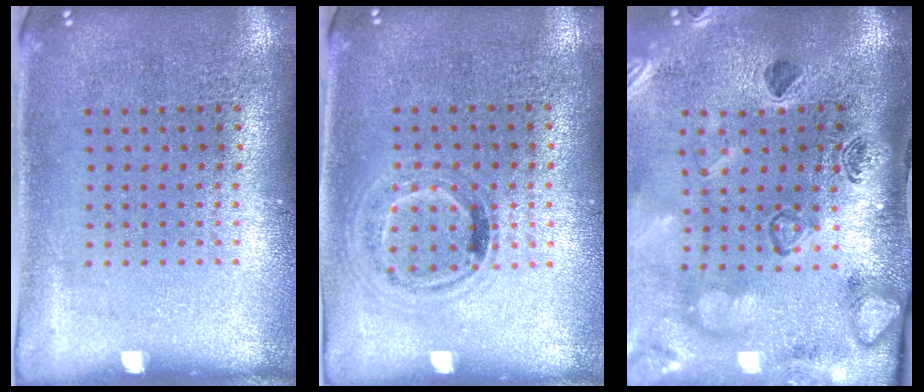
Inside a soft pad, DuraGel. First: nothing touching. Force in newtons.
{"total": 1.0, "press": 0.9, "slide": 0.3}
{"total": 2.8, "press": 2.5, "slide": 1.3}